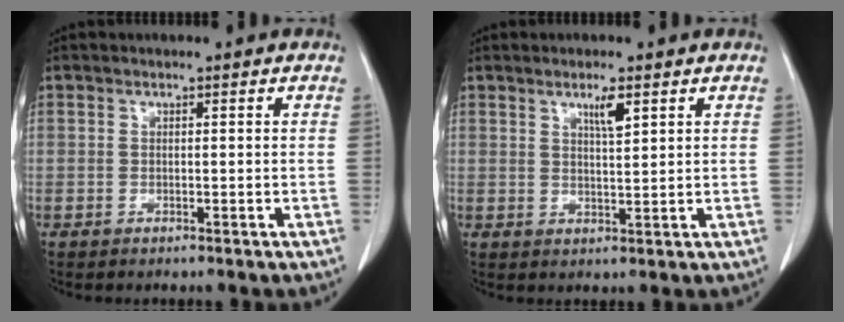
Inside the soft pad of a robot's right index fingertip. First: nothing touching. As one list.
[{"total": 3.1, "force": [1.8, 0.3, 2.5], "torque": [-0.045, -0.004, 0.031]}]